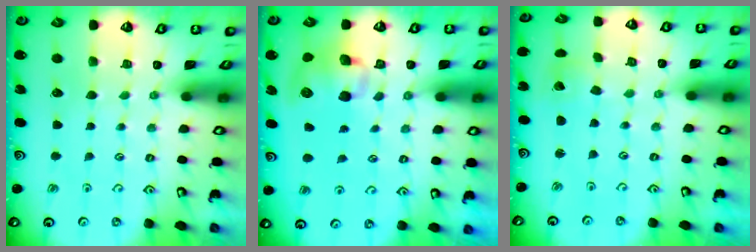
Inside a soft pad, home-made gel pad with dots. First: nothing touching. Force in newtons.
{"total": 10.7, "press": 10.6, "slide": 1.7}
{"total": 1.9, "press": 1.9, "slide": 0.2}